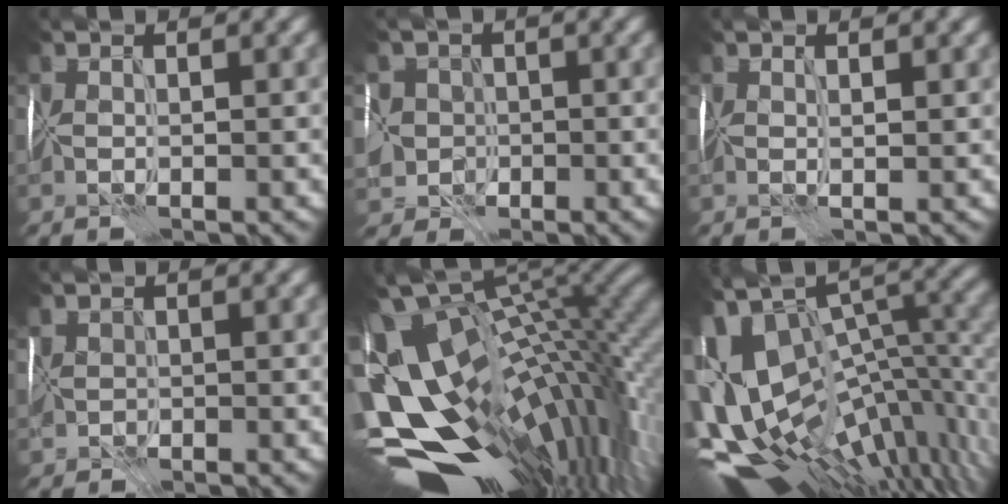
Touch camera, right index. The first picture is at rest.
{"total": 3.5, "force": [-1.6, 3.0, -0.5], "torque": [0.022, -0.001, -0.037]}
{"total": 0.8, "force": [0.6, 0.1, 0.5], "torque": [-0.007, 0.003, 0.013]}
{"total": 1.1, "force": [-0.4, 1.0, -0.1], "torque": [-0.008, -0.002, -0.005]}
{"total": 14.4, "force": [-1.8, 8.2, 11.8], "torque": [-0.195, -0.037, 0.017]}
{"total": 13.9, "force": [-1.5, 7.7, 11.5], "torque": [-0.174, 0.010, 0.017]}